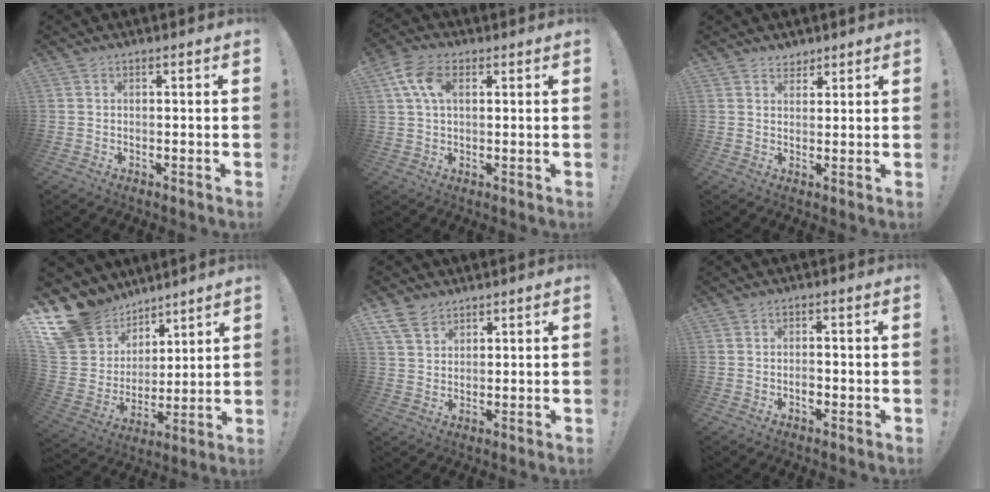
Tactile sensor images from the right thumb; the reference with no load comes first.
{"total": 9.6, "force": [3.0, 5.8, 7.0], "torque": [-0.148, 0.009, 0.059]}
{"total": 2.9, "force": [2.5, 1.6, 0.2], "torque": [0.012, -0.018, 0.044]}
{"total": 17.6, "force": [11.0, 12.7, 5.2], "torque": [-0.102, -0.080, 0.239]}
{"total": 6.1, "force": [4.5, 3.5, 2.2], "torque": [-0.043, -0.021, 0.089]}
{"total": 2.2, "force": [-1.1, 1.3, 1.4], "torque": [-0.014, 0.001, -0.020]}